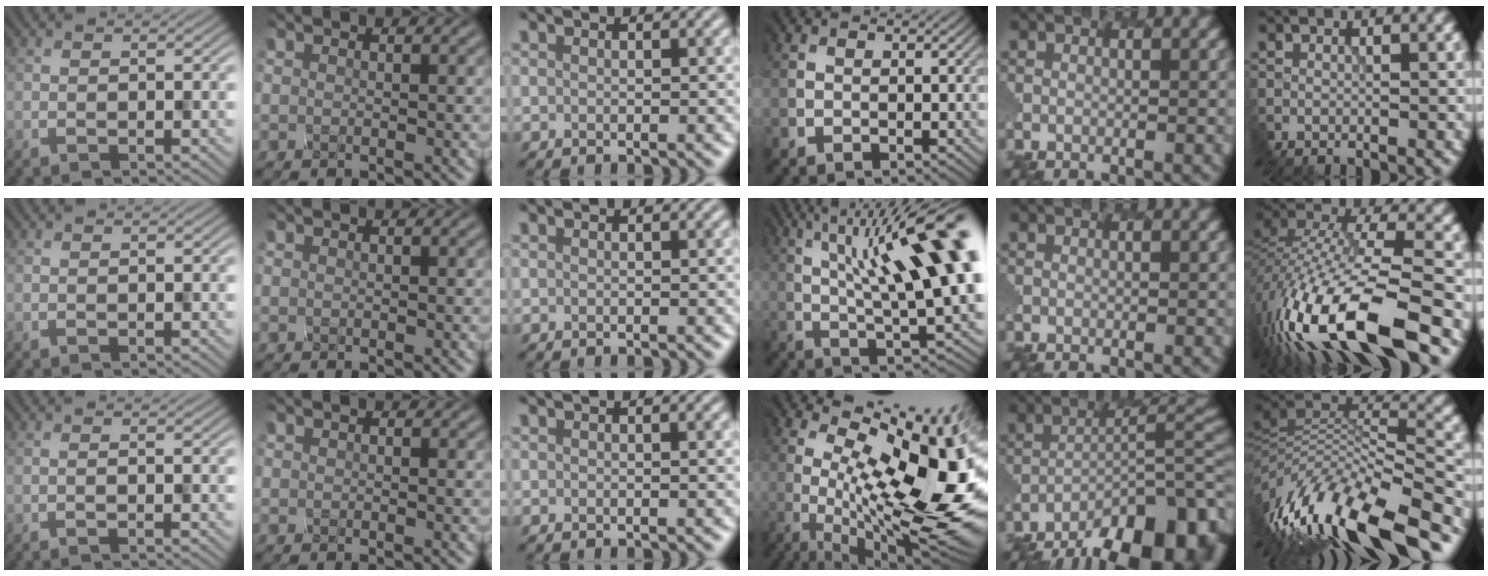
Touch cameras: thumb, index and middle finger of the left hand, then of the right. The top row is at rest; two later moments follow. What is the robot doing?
{"motion": "disassemble", "object": "hinged tin"}